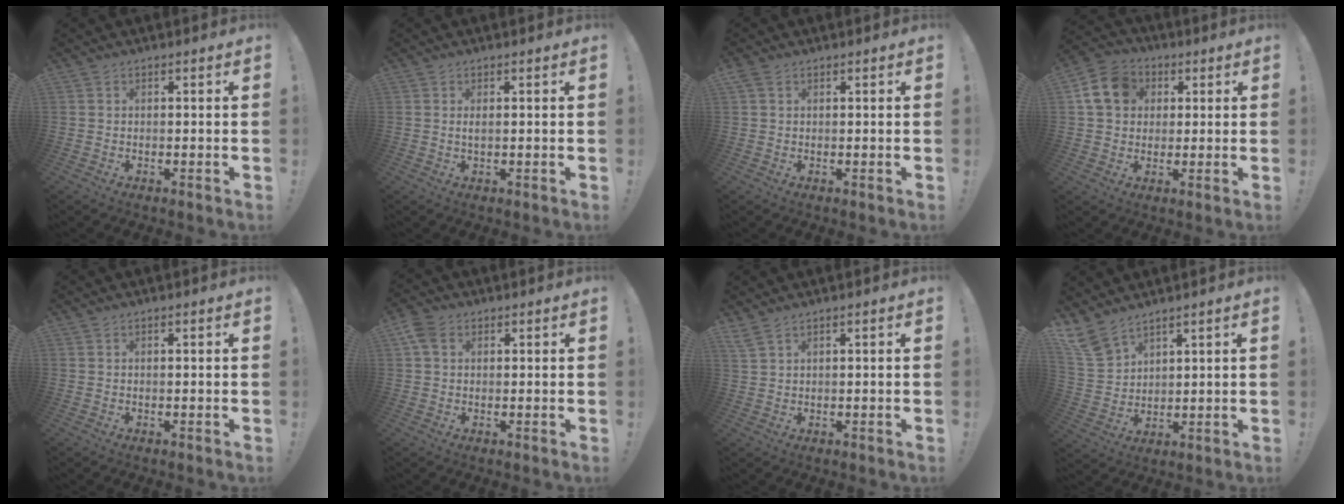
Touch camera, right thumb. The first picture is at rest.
{"total": 1.3, "force": [0.2, 0.1, 1.3], "torque": [-0.022, -0.001, 0.001]}
{"total": 1.9, "force": [1.0, 1.2, 1.0], "torque": [-0.017, 0.002, 0.019]}
{"total": 12.4, "force": [3.4, 10.2, 6.2], "torque": [-0.096, 0.008, 0.075]}
{"total": 0.0}
{"total": 5.1, "force": [1.8, 3.6, 3.1], "torque": [-0.065, 0.003, 0.038]}
{"total": 2.6, "force": [1.9, 0.4, 1.8], "torque": [-0.040, -0.008, 0.038]}
{"total": 8.8, "force": [7.3, 3.8, 3.1], "torque": [-0.073, -0.040, 0.148]}